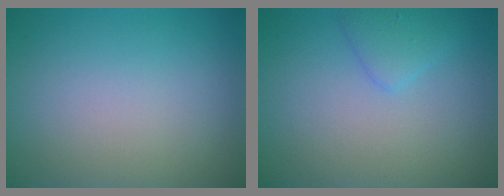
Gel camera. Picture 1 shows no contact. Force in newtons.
{"total": 1.8, "press": 1.8, "slide": 0.1}